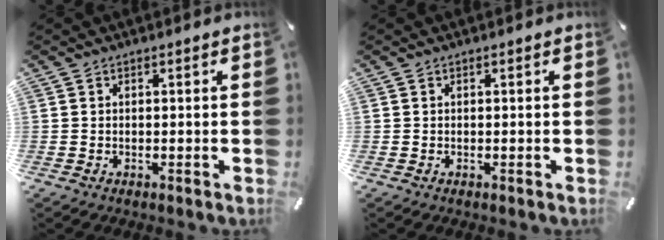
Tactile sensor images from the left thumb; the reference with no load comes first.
{"total": 0.0}